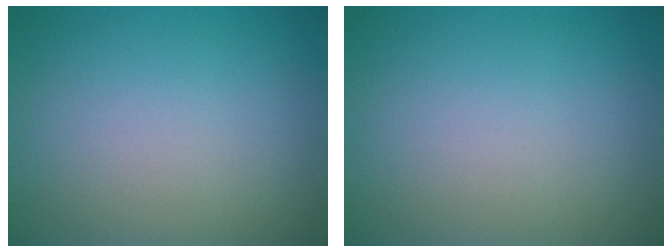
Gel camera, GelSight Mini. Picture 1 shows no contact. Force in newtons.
{"total": 0.0}